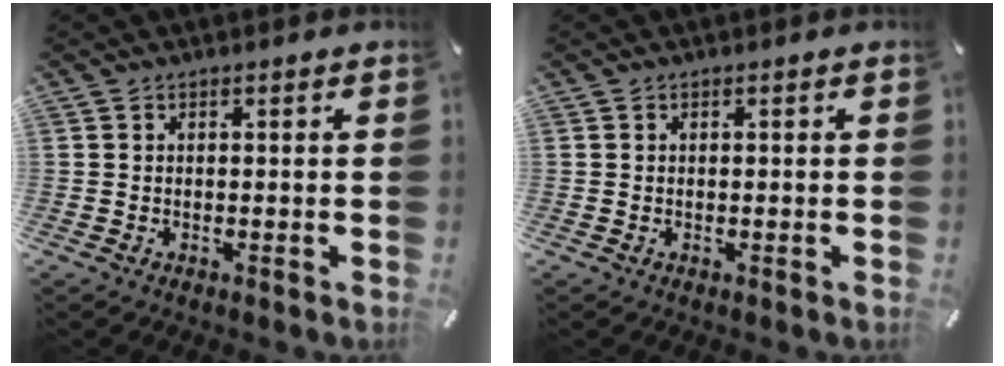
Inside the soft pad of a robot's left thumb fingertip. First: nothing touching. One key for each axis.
{"total": 0.0}